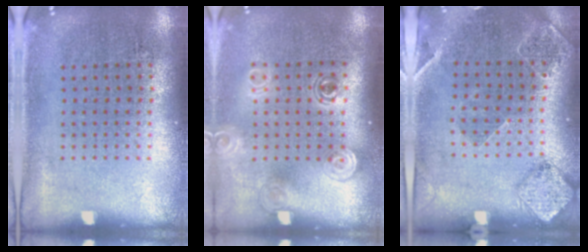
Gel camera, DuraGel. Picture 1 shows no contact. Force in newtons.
{"total": 1.5, "press": 1.3, "slide": 0.8}
{"total": 1.6, "press": 1.5, "slide": 0.3}